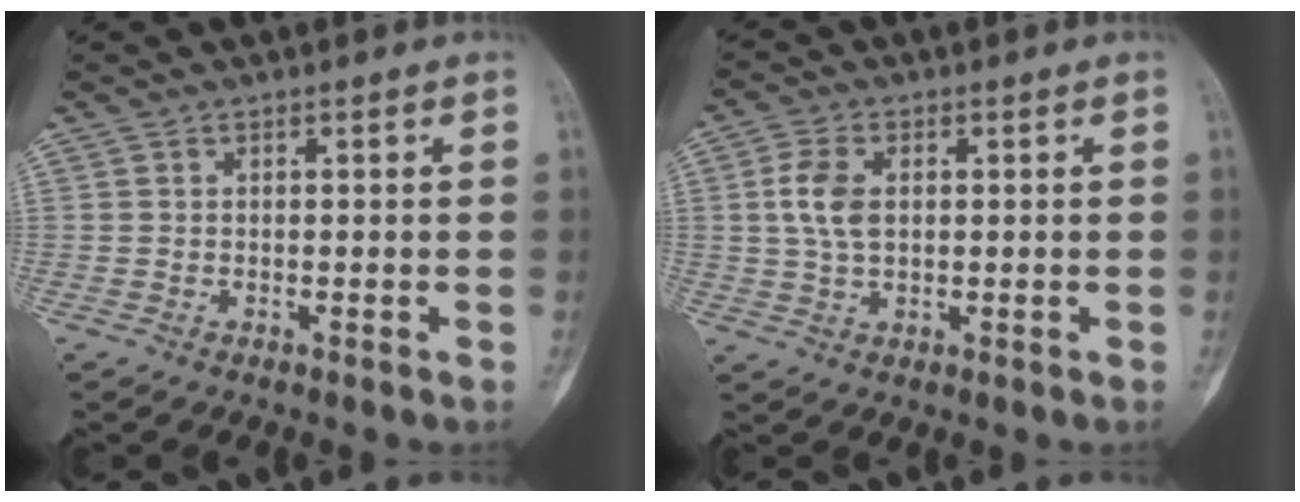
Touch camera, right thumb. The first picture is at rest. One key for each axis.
{"total": 6.0, "fx": 0.9, "fy": 3.7, "fz": 4.7, "tx": -0.099, "ty": 0.003, "tz": 0.017}